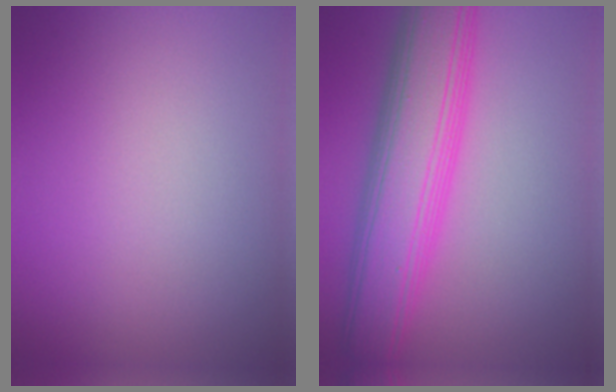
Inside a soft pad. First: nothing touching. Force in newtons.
{"total": 8.8, "press": 8.8, "slide": 0.3}